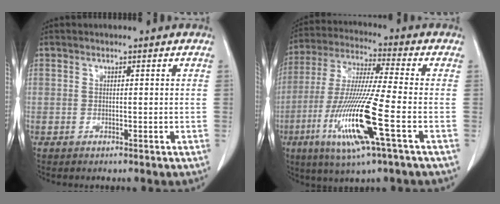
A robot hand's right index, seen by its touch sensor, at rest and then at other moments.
{"total": 15.9, "force": [-5.5, 0.1, 14.9], "torque": [-0.311, -0.024, -0.106]}